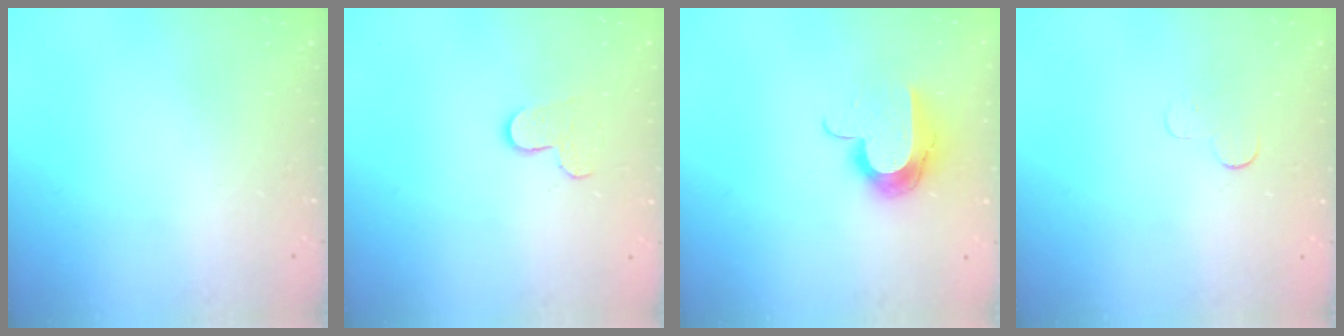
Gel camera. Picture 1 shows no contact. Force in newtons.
{"total": 6.3, "press": 6.3, "slide": 0.5}
{"total": 11.3, "press": 11.2, "slide": 0.7}
{"total": 2.9, "press": 2.9, "slide": 0.3}